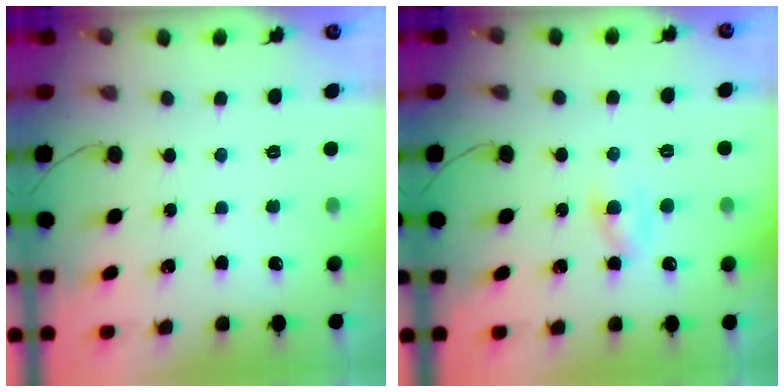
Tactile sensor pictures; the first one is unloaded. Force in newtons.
{"total": 2.4, "press": 2.1, "slide": 1.2}